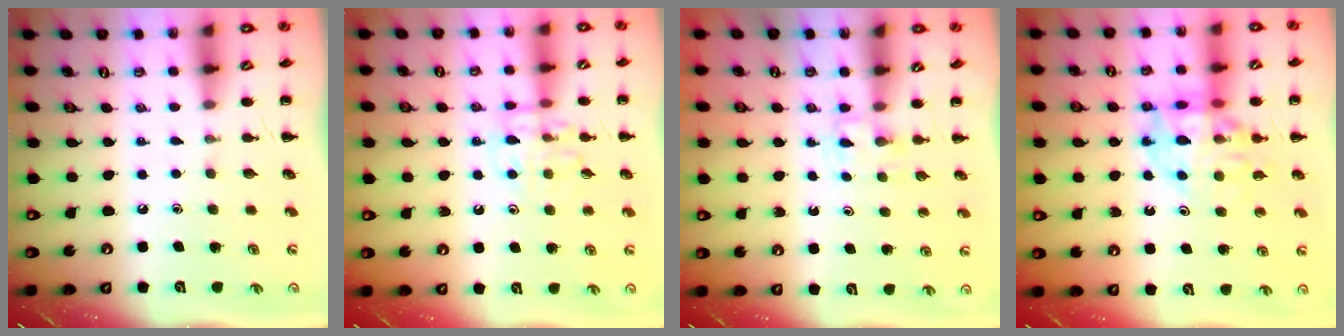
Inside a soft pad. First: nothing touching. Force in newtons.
{"total": 9.6, "press": 9.6, "slide": 0.6}
{"total": 2.8, "press": 2.6, "slide": 1.1}
{"total": 14.6, "press": 14.2, "slide": 3.4}